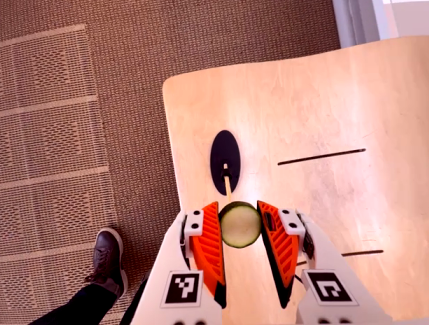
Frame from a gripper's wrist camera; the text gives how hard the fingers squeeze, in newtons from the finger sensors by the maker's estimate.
{"total": 10.3, "left": 10.3, "right": 10.2}